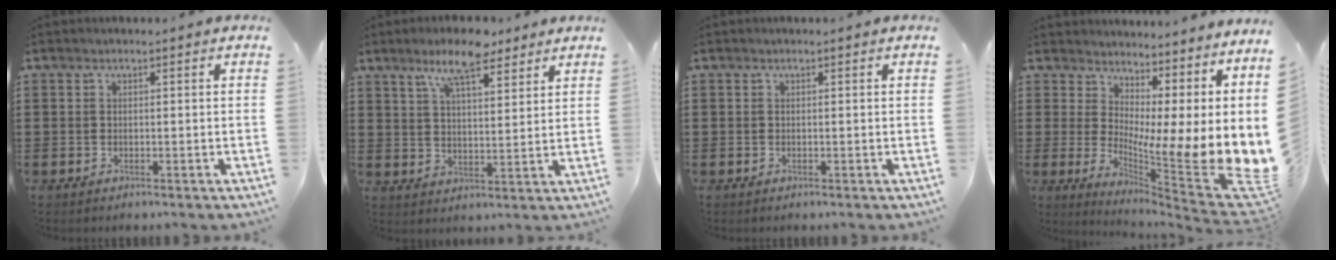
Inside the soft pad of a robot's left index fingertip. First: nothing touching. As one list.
[{"total": 8.5, "force": [6.5, 2.2, 5.0], "torque": [-0.097, -0.011, 0.114]}, {"total": 0.0}, {"total": 7.1, "force": [0.6, 4.0, 5.8], "torque": [-0.085, -0.059, 0.011]}]